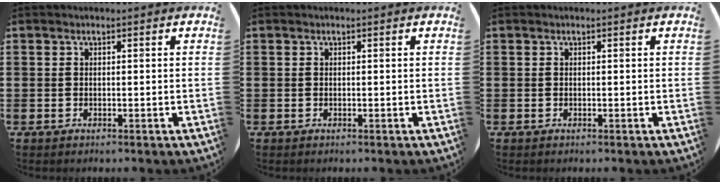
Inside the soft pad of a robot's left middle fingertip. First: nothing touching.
{"total": 0.0}
{"total": 0.0}